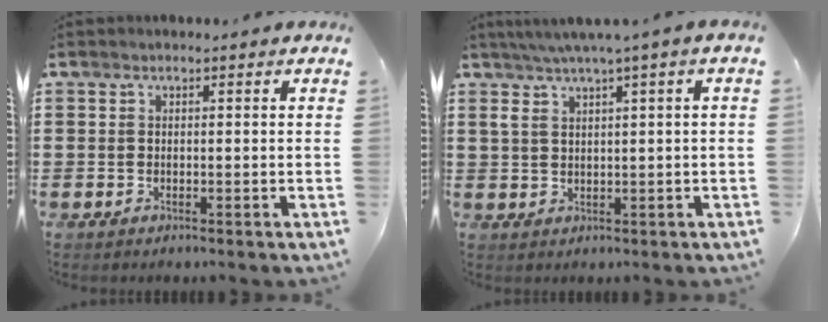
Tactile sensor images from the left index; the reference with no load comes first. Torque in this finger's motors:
{"motor_torque": [1.16, -0.98, 0.59, 0.20]}